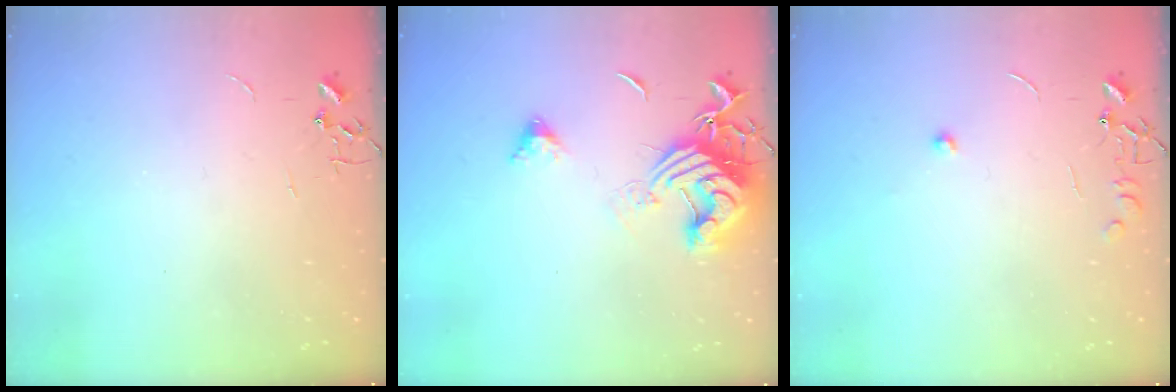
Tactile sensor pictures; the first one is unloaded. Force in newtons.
{"total": 14.6, "press": 14.5, "slide": 1.8}
{"total": 7.6, "press": 7.5, "slide": 0.7}